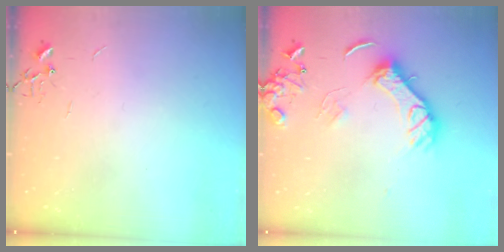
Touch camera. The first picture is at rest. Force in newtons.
{"total": 13.9, "press": 13.9, "slide": 0.3}